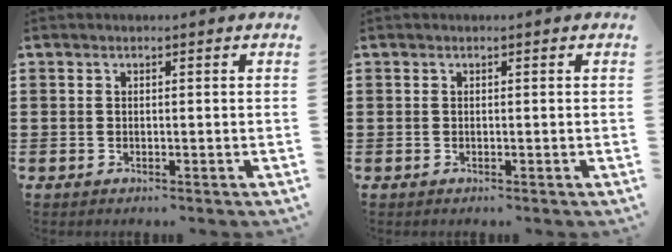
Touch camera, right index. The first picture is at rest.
{"total": 0.0}